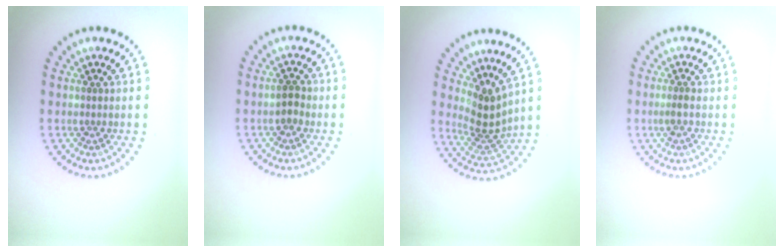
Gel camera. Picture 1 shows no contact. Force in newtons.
{"total": 1.5, "press": 1.4, "slide": 0.2}
{"total": 3.4, "press": 2.4, "slide": 2.4}
{"total": 1.0, "press": 0.8, "slide": 0.6}